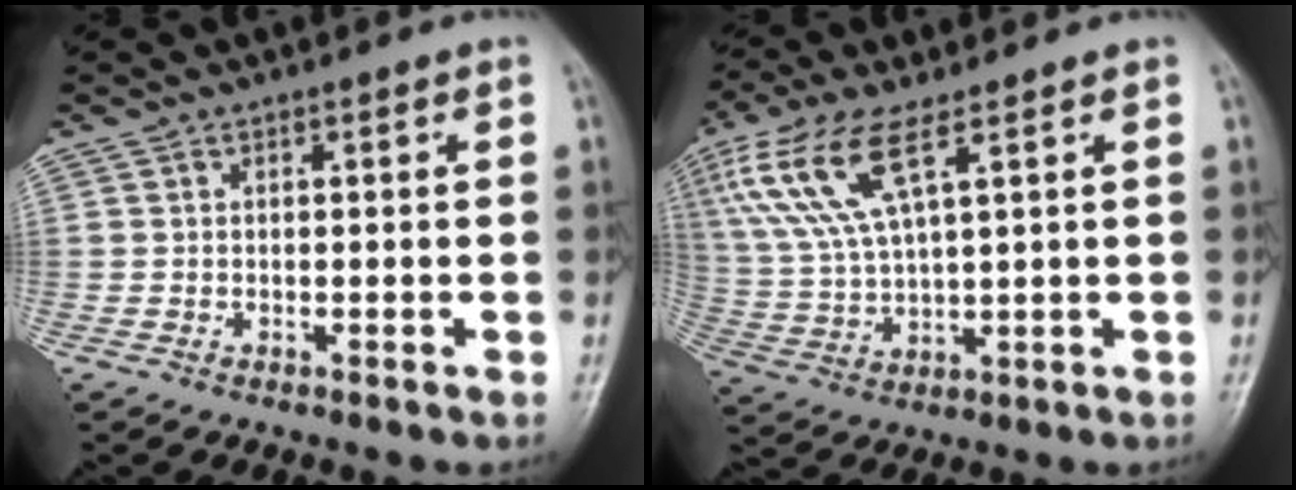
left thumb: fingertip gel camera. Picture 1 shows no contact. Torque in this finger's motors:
{"motor_torque": [0.56, 0.61, 1.69, -1.02, 0.21]}